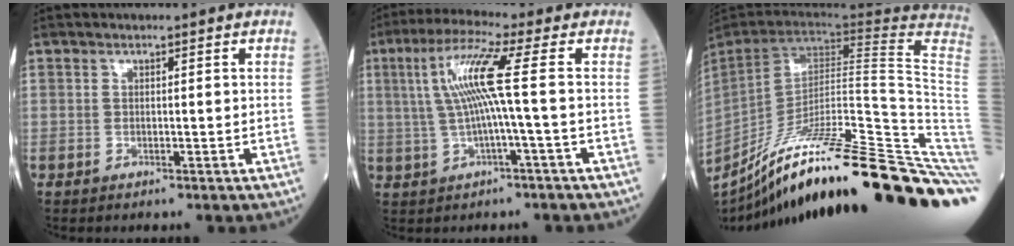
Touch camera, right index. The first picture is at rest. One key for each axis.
{"total": 8.3, "fx": 0.8, "fy": -0.9, "fz": 8.3, "tx": -0.167, "ty": 0.020, "tz": 0.018}
{"total": 38.1, "fx": -26.8, "fy": -0.3, "fz": 27.0, "tx": -0.257, "ty": -0.052, "tz": -0.390}